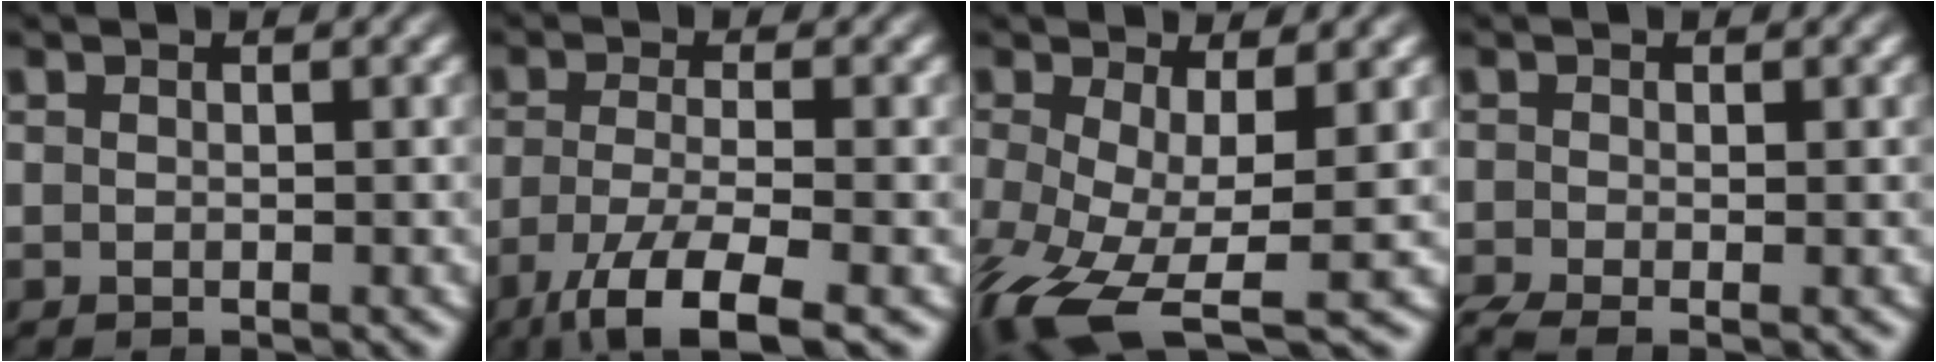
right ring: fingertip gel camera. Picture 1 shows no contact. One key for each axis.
{"total": 7.7, "fx": -5.1, "fy": 2.7, "fz": 5.0, "tx": -0.097, "ty": -0.045, "tz": -0.057}
{"total": 7.7, "fx": -4.2, "fy": 4.0, "fz": 5.1, "tx": -0.134, "ty": -0.066, "tz": -0.037}
{"total": 2.9, "fx": -2.0, "fy": 1.5, "fz": 1.4, "tx": -0.030, "ty": -0.011, "tz": -0.030}